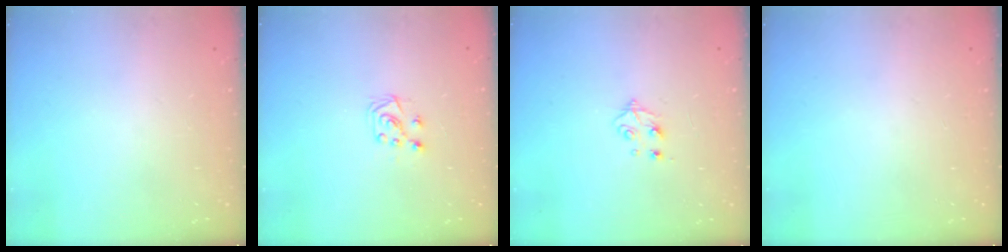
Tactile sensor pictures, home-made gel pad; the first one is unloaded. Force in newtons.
{"total": 7.3, "press": 7.2, "slide": 0.5}
{"total": 4.2, "press": 4.1, "slide": 0.8}
{"total": 0.0}